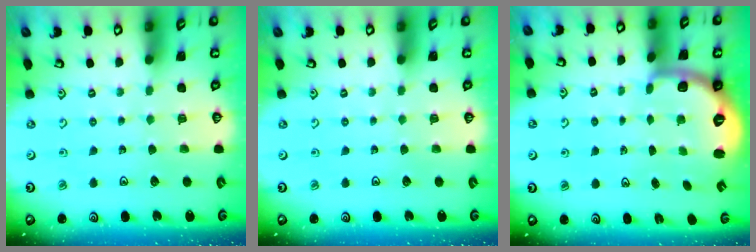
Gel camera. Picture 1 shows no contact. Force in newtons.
{"total": 0.0}
{"total": 2.8, "press": 1.8, "slide": 2.1}